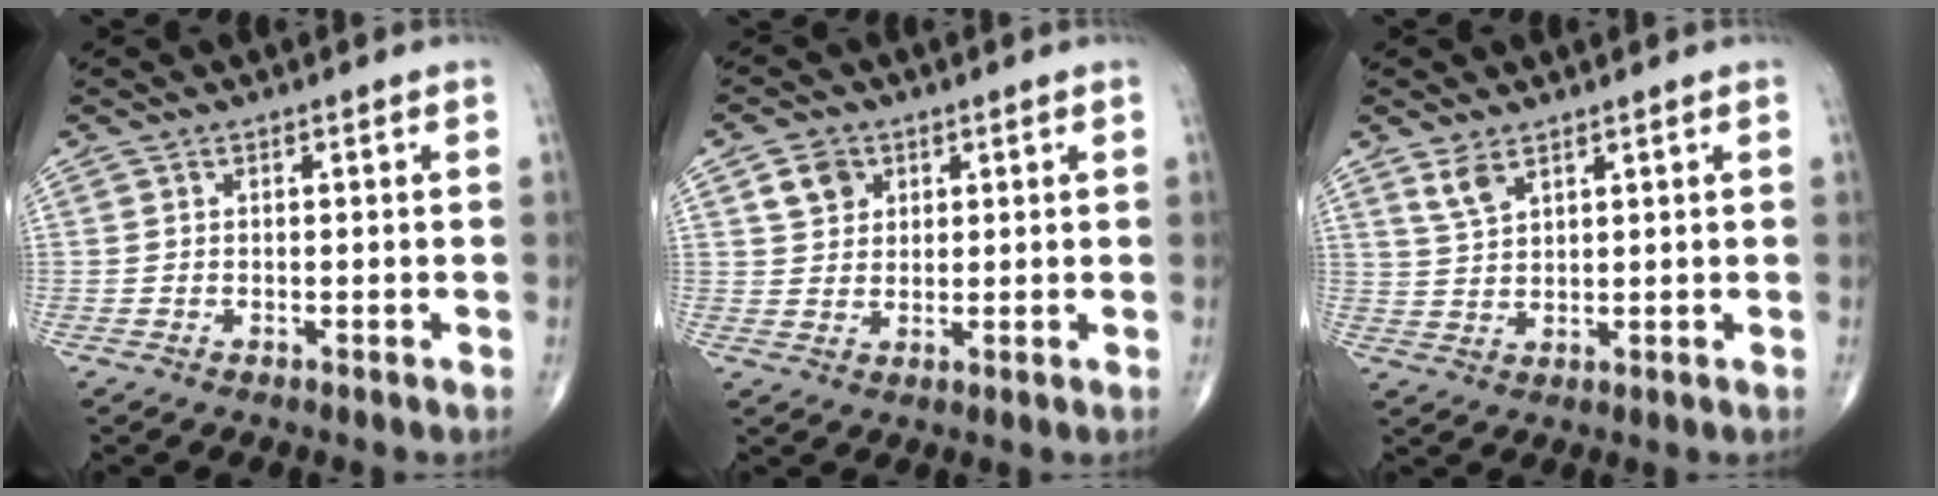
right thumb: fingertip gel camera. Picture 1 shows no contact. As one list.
[{"total": 4.8, "force": [2.1, 3.8, 1.9], "torque": [-0.014, -0.008, 0.039]}, {"total": 3.7, "force": [2.6, 1.5, 2.2], "torque": [-0.043, -0.011, 0.058]}]